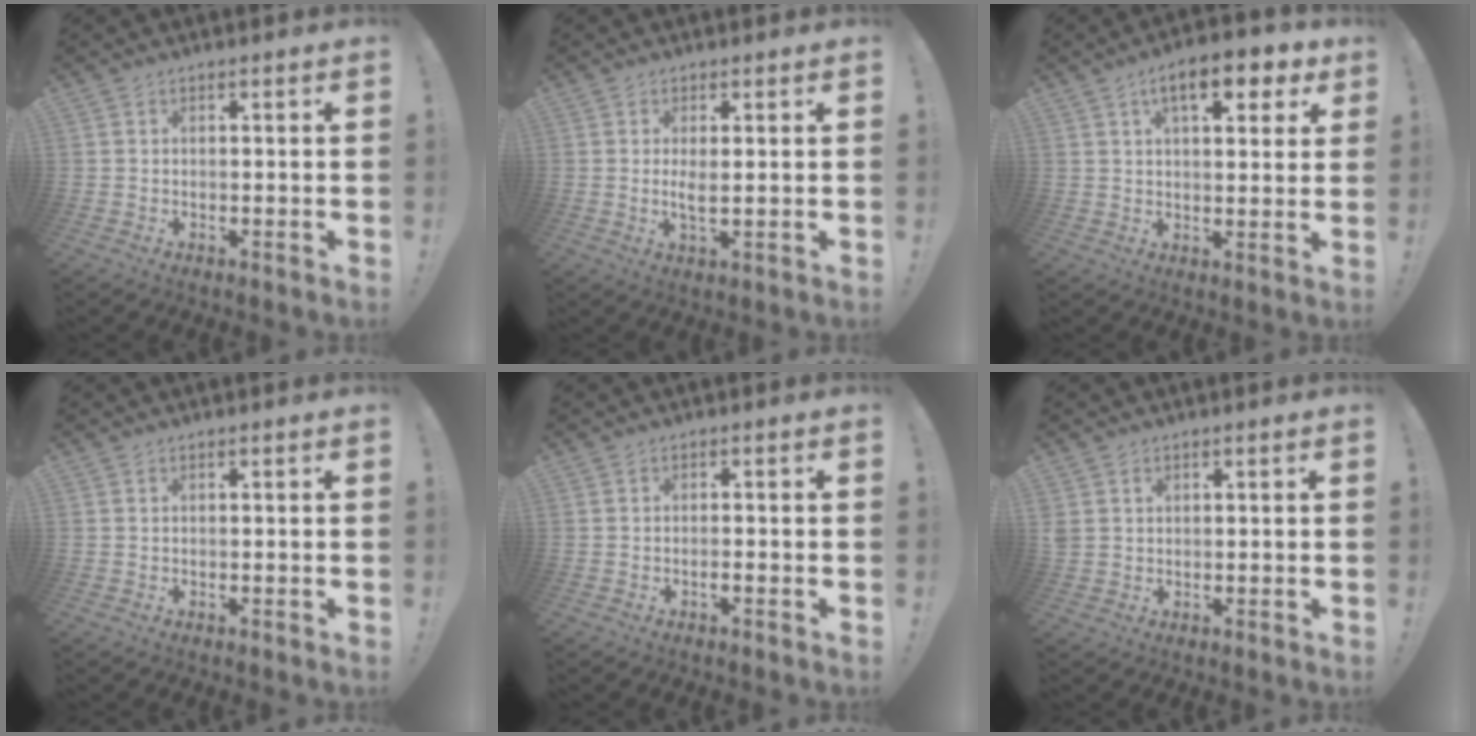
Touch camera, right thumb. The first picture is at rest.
{"total": 3.6, "force": [0.5, 0.8, 3.5], "torque": [-0.056, -0.007, 0.007]}
{"total": 10.9, "force": [5.2, 4.4, 8.5], "torque": [-0.113, -0.014, 0.081]}
{"total": 0.0}
{"total": 1.4, "force": [-0.9, 0.1, 1.0], "torque": [-0.026, 0.001, -0.016]}
{"total": 2.2, "force": [1.0, 1.8, 0.7], "torque": [-0.007, -0.002, 0.019]}